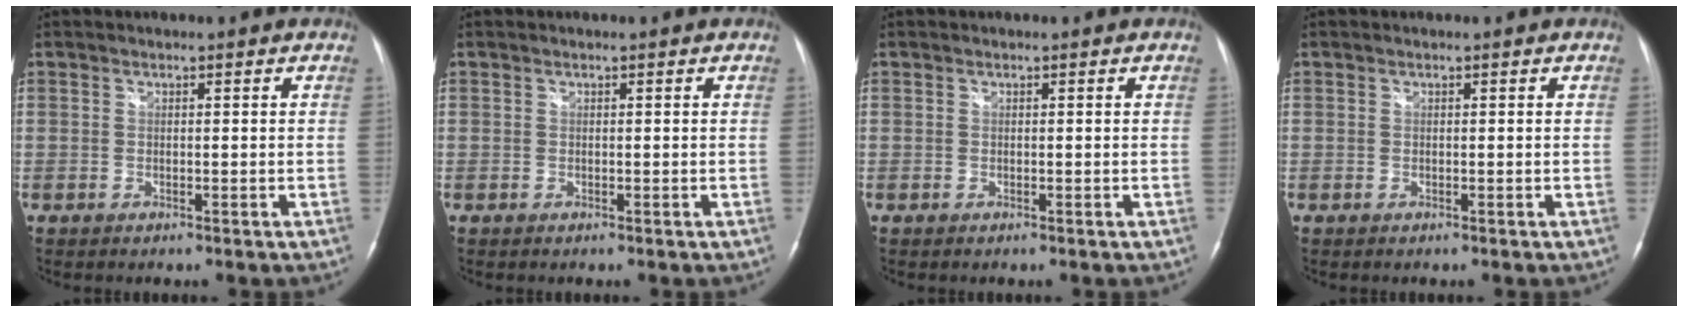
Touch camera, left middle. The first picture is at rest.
{"total": 0.0}
{"total": 0.0}
{"total": 0.0}